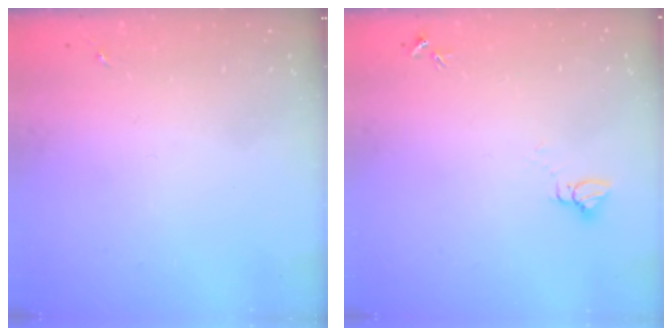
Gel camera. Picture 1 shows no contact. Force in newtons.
{"total": 3.2, "press": 3.2, "slide": 0.1}